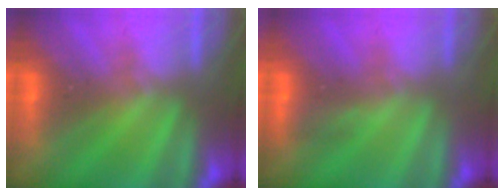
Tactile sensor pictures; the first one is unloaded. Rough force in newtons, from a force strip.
{"total": 2.9}